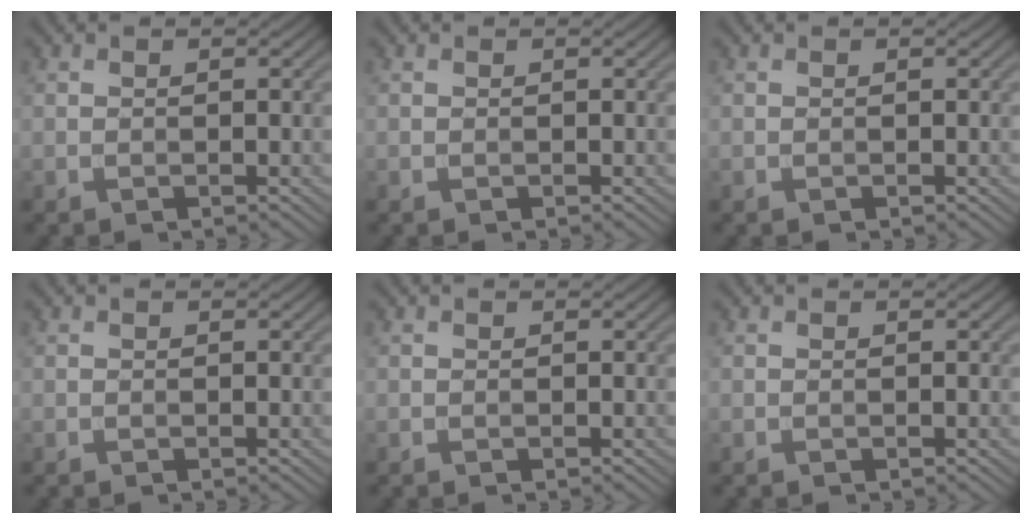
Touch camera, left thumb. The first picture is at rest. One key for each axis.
{"total": 0.0}
{"total": 0.0}
{"total": 0.0}
{"total": 0.0}
{"total": 0.0}